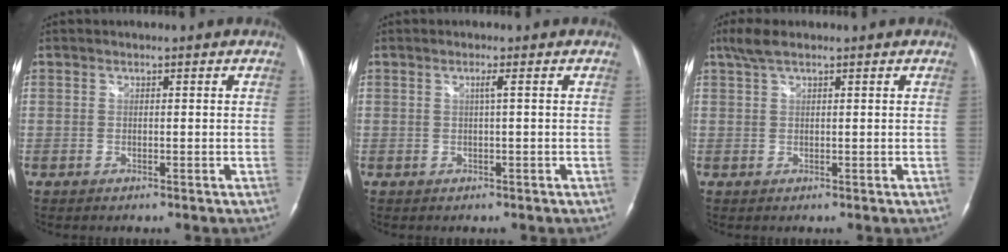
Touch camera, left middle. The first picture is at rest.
{"total": 1.0, "force": [0.2, -0.4, 0.9], "torque": [-0.021, -0.001, 0.004]}
{"total": 3.0, "force": [2.2, 0.6, 2.0], "torque": [-0.051, 0.014, 0.048]}